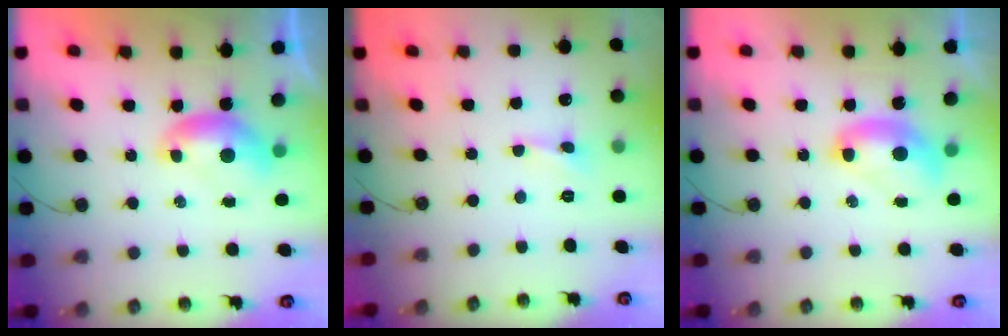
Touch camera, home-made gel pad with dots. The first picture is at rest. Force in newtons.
{"total": 1.9, "press": 1.8, "slide": 0.6}
{"total": 2.6, "press": 2.6, "slide": 0.1}